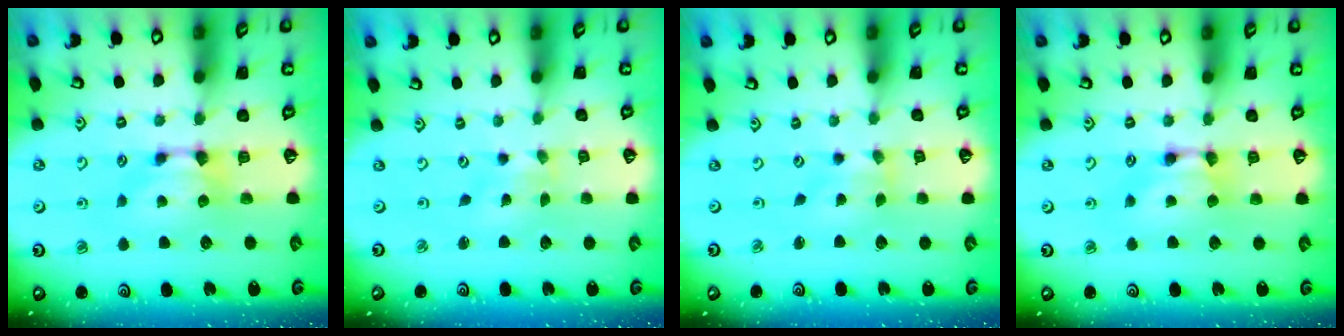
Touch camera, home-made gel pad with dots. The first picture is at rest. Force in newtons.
{"total": 4.6, "press": 4.6, "slide": 0.8}
{"total": 2.0, "press": 1.7, "slide": 1.0}
{"total": 1.8, "press": 1.8, "slide": 0.1}